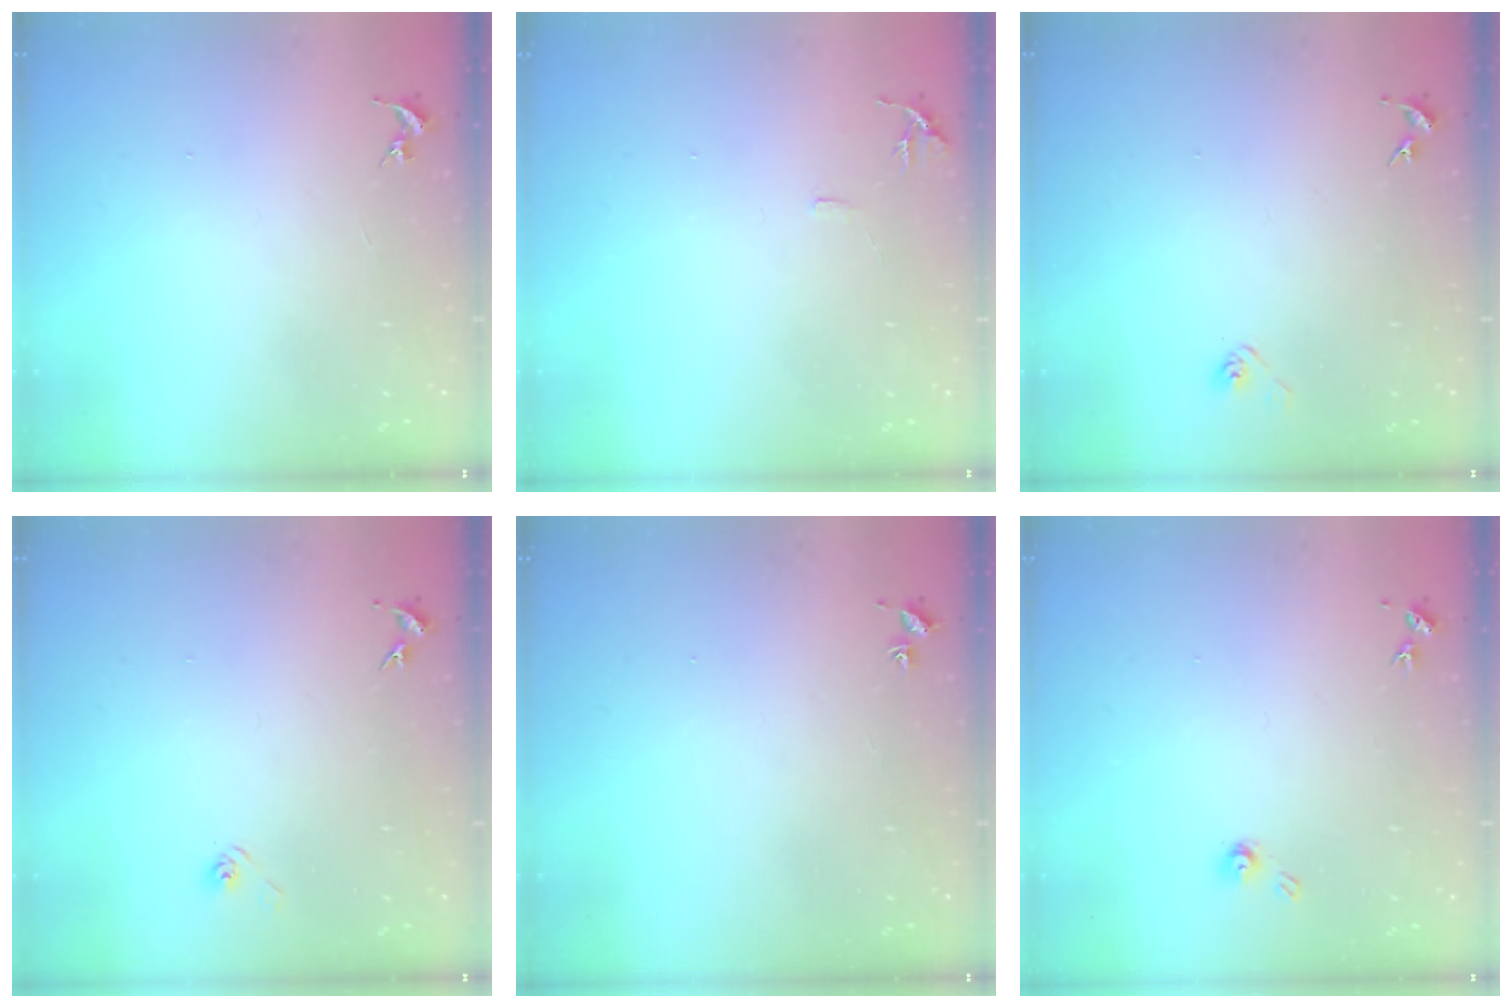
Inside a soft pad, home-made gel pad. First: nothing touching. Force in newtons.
{"total": 6.0, "press": 5.9, "slide": 0.7}
{"total": 3.8, "press": 3.7, "slide": 1.0}
{"total": 2.9, "press": 2.5, "slide": 1.5}
{"total": 1.8, "press": 1.8, "slide": 0.2}
{"total": 4.0, "press": 4.0, "slide": 0.4}